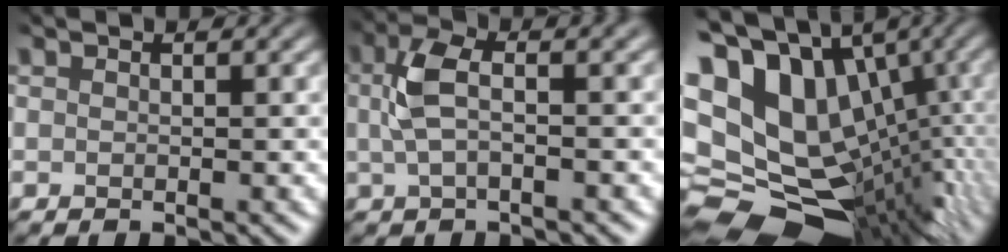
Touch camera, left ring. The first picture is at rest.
{"total": 4.1, "force": [0.5, 1.7, 3.6], "torque": [-0.082, 0.008, 0.004]}
{"total": 19.7, "force": [-0.5, 15.1, 12.7], "torque": [-0.239, 0.011, 0.002]}